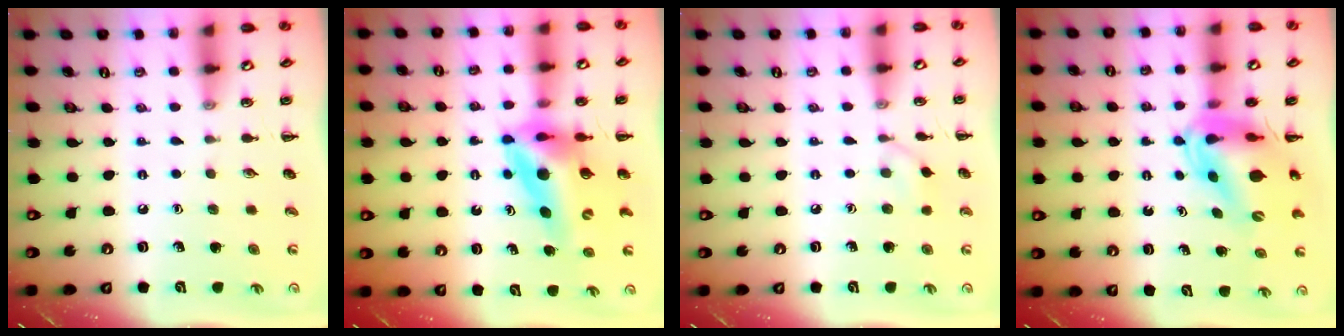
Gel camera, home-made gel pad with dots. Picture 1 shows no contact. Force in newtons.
{"total": 12.2, "press": 11.5, "slide": 4.0}
{"total": 5.6, "press": 5.4, "slide": 1.6}
{"total": 8.0, "press": 7.6, "slide": 2.6}